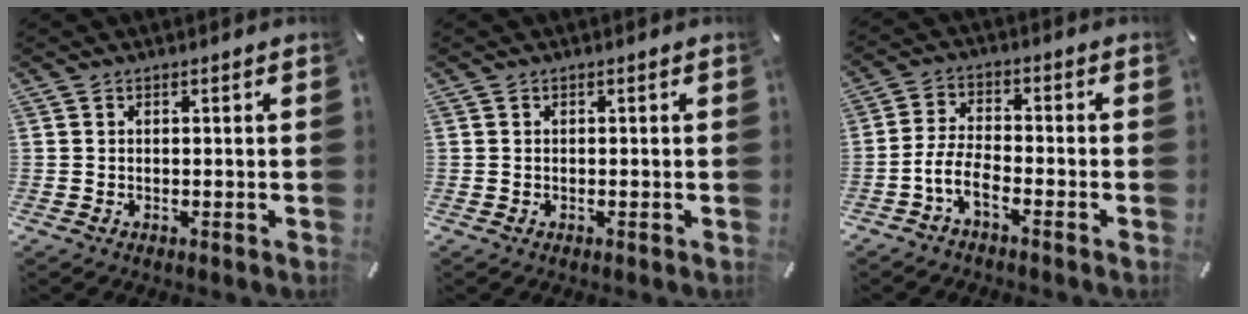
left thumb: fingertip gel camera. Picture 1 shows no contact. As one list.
[{"total": 0.0}, {"total": 6.3, "force": [-3.4, 2.8, 4.5], "torque": [-0.102, 0.006, -0.065]}]